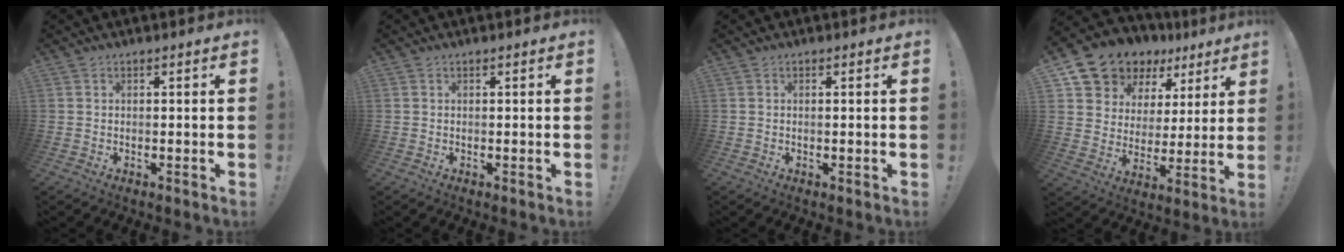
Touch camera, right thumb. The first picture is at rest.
{"total": 0.0}
{"total": 0.0}
{"total": 11.9, "force": [9.3, 7.1, 2.1], "torque": [-0.046, -0.076, 0.178]}